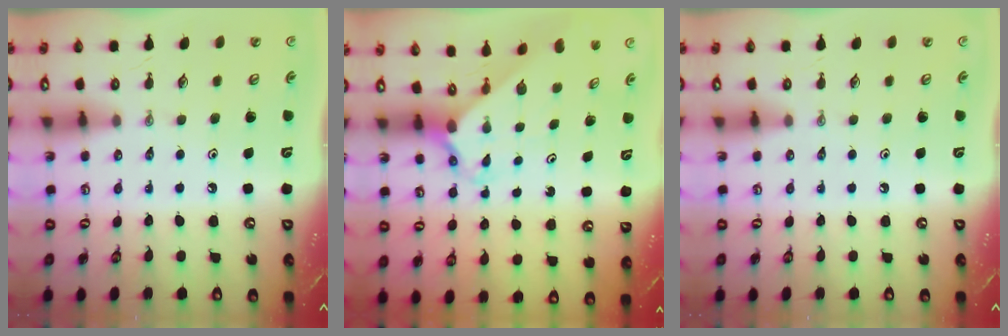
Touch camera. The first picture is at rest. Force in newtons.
{"total": 2.4, "press": 2.4, "slide": 0.2}
{"total": 0.0}